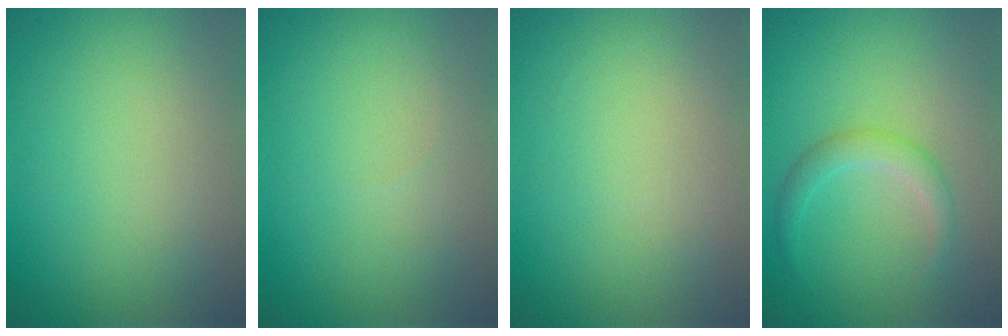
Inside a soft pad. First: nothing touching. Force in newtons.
{"total": 0.0}
{"total": 0.0}
{"total": 1.9, "press": 1.9, "slide": 0.1}